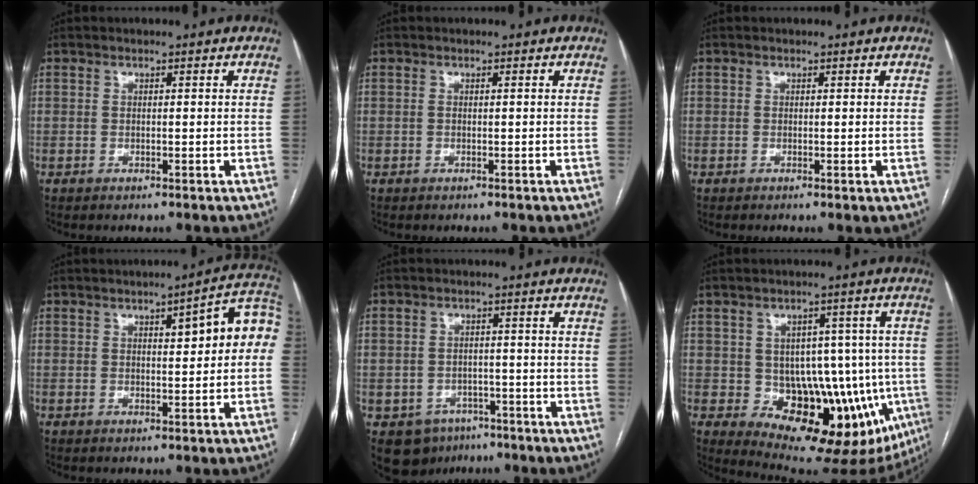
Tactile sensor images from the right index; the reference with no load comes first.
{"total": 0.0}
{"total": 0.0}
{"total": 8.7, "force": [1.5, 1.8, 8.4], "torque": [-0.105, 0.030, 0.015]}
{"total": 7.3, "force": [-4.2, 5.7, 1.6], "torque": [-0.025, 0.008, -0.052]}
{"total": 16.5, "force": [-4.2, 9.5, 12.8], "torque": [-0.142, 0.021, -0.032]}